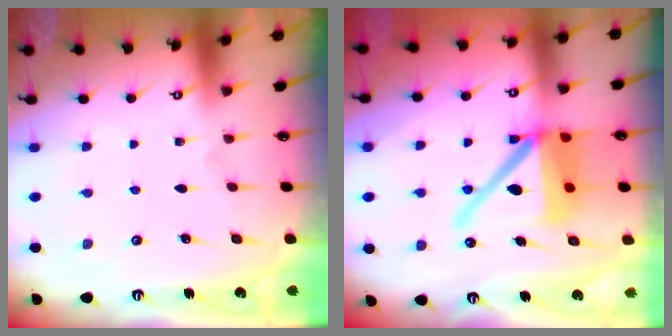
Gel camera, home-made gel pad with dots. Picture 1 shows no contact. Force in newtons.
{"total": 16.6, "press": 16.5, "slide": 2.1}